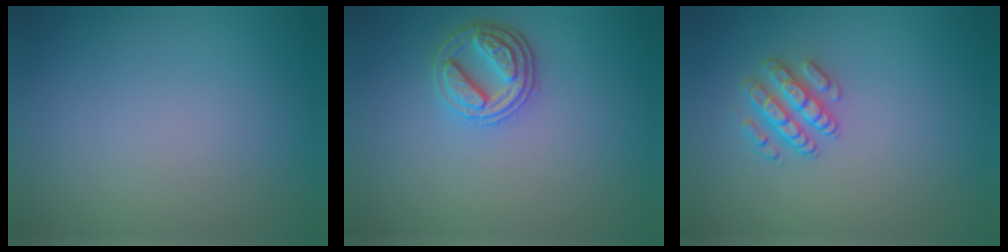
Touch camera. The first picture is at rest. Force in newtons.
{"total": 3.3, "press": 3.1, "slide": 1.3}
{"total": 2.6, "press": 2.6, "slide": 0.5}